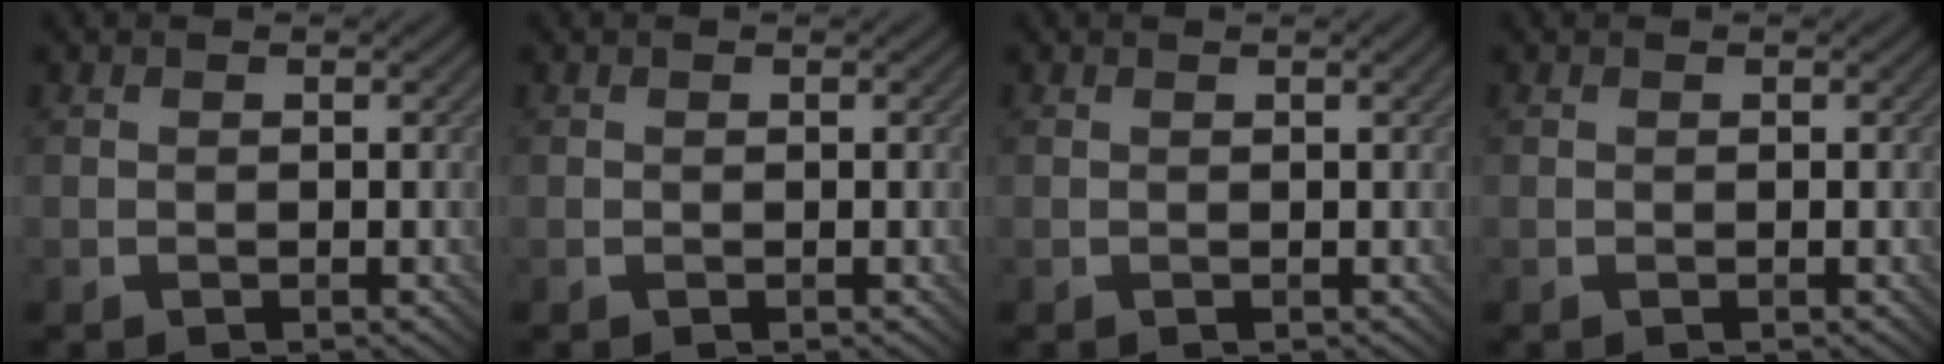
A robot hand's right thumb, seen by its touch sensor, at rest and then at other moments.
{"total": 0.0}
{"total": 0.6, "force": [0.3, 0.0, 0.5], "torque": [-0.008, 0.004, 0.004]}
{"total": 0.0}